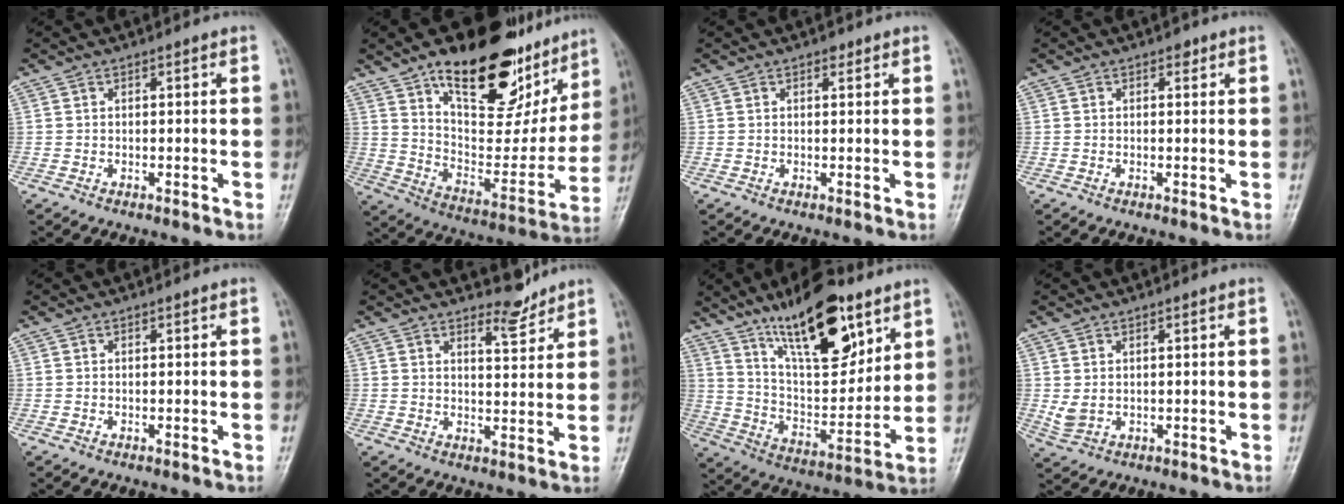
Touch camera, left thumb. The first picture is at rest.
{"total": 28.3, "force": [17.3, 13.0, 18.2], "torque": [-0.215, -0.052, 0.269]}
{"total": 1.2, "force": [0.8, 0.7, 0.6], "torque": [-0.004, -0.003, 0.008]}
{"total": 1.1, "force": [0.6, 0.8, 0.6], "torque": [0.002, -0.001, 0.005]}
{"total": 0.0}
{"total": 3.9, "force": [3.7, 1.1, 0.9], "torque": [-0.003, -0.037, 0.062]}
{"total": 20.4, "force": [12.7, 7.7, 14.0], "torque": [-0.184, -0.067, 0.224]}
{"total": 3.4, "force": [0.7, 2.2, 2.4], "torque": [-0.046, -0.004, 0.023]}